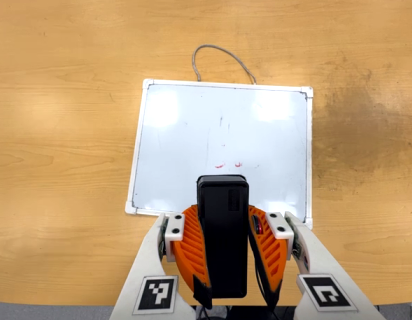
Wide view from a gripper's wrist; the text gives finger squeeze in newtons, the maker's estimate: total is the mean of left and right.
{"total": 9.5, "left": 7.9, "right": 11.2}